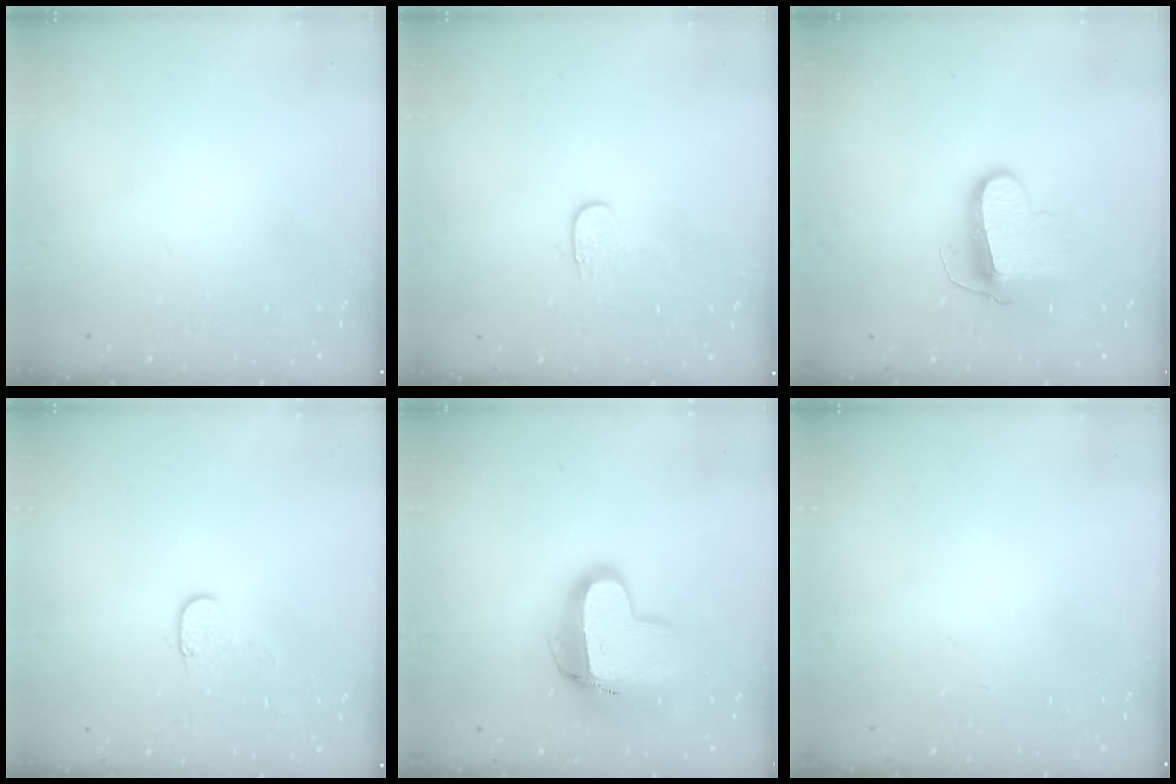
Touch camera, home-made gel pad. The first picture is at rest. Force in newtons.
{"total": 3.4, "press": 3.4, "slide": 0.4}
{"total": 10.3, "press": 10.3, "slide": 0.5}
{"total": 5.5, "press": 5.5, "slide": 0.5}
{"total": 13.0, "press": 13.0, "slide": 1.2}
{"total": 0.6, "press": 0.6, "slide": 0.2}